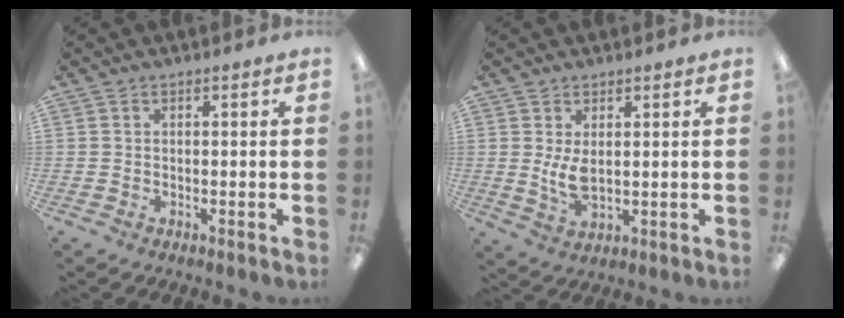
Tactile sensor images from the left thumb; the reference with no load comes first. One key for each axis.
{"total": 5.6, "fx": 1.3, "fy": 2.6, "fz": 4.8, "tx": -0.102, "ty": -0.008, "tz": 0.018}